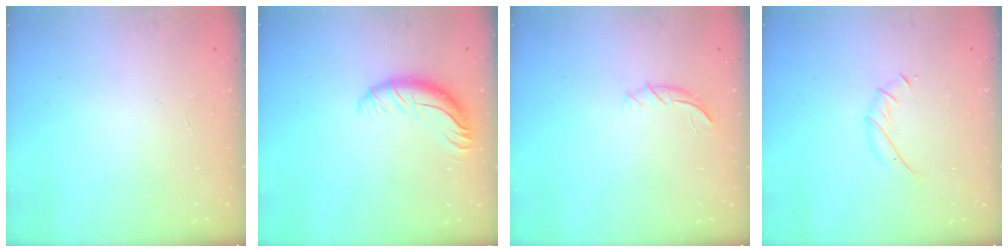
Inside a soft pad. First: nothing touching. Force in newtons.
{"total": 10.4, "press": 10.1, "slide": 2.2}
{"total": 7.2, "press": 7.1, "slide": 1.1}
{"total": 5.1, "press": 4.9, "slide": 1.2}